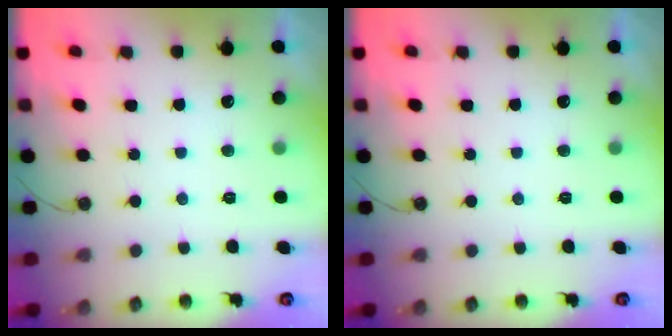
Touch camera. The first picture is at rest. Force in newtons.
{"total": 0.0}